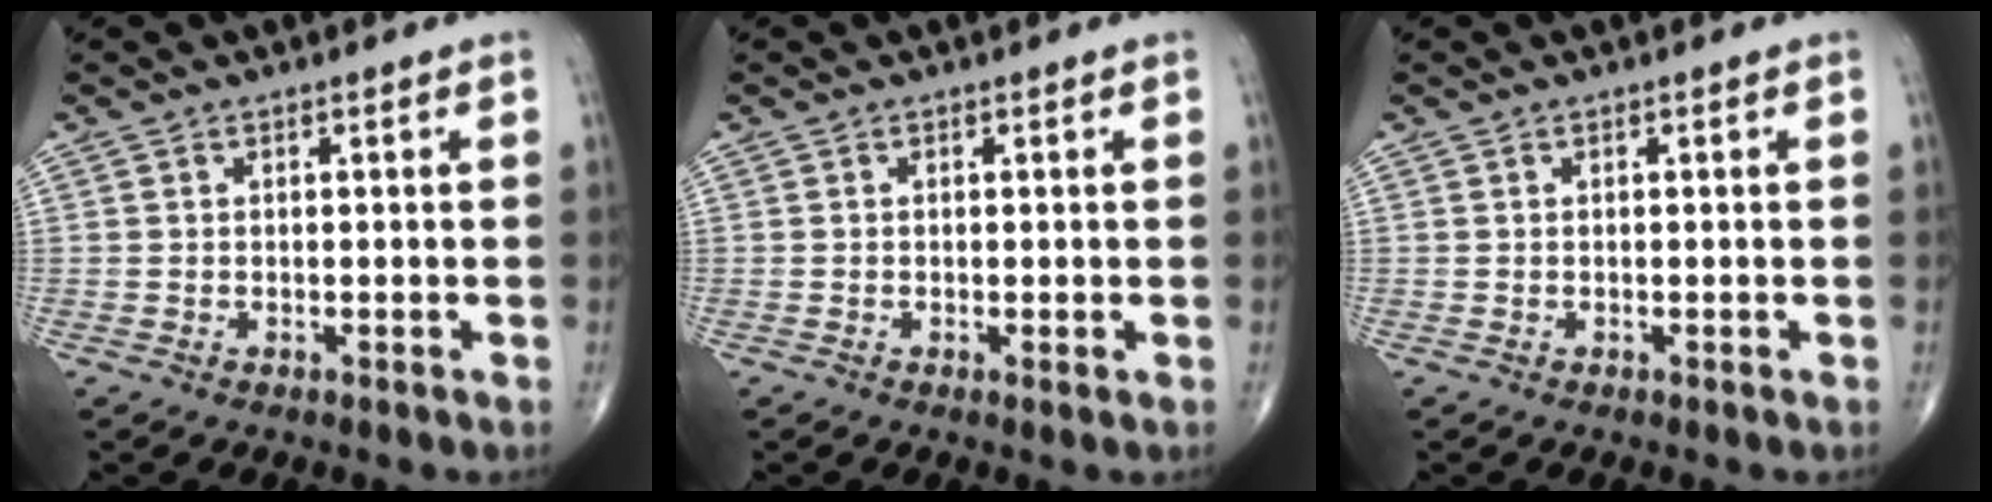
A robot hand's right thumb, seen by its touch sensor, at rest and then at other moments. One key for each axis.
{"total": 0.6, "fx": -0.1, "fy": 0.0, "fz": 0.6, "tx": -0.015, "ty": -0.004, "tz": -0.004}
{"total": 0.0}